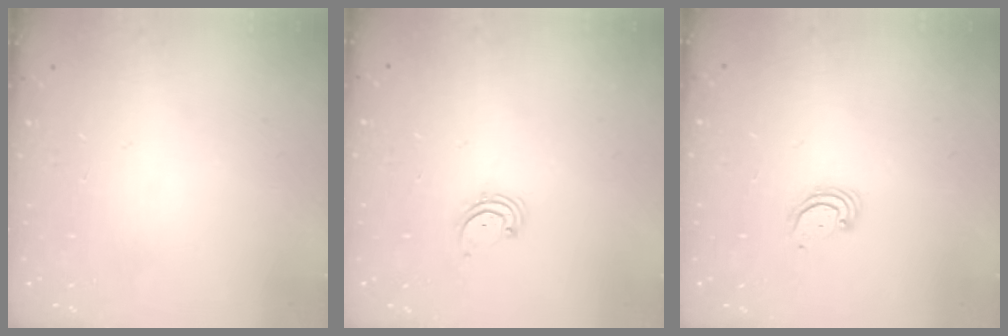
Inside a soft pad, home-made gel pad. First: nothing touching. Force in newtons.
{"total": 1.7, "press": 1.6, "slide": 0.2}
{"total": 2.8, "press": 2.8, "slide": 0.2}